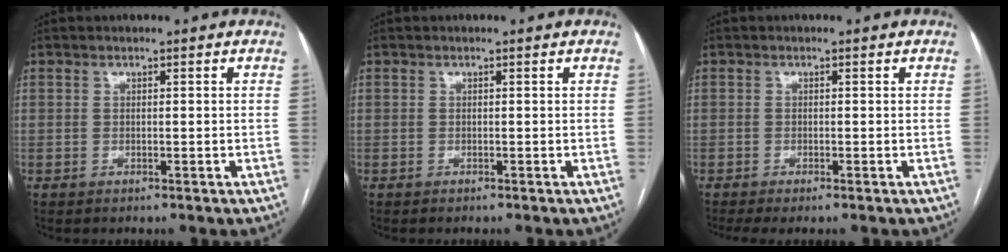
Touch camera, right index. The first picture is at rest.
{"total": 0.0}
{"total": 2.5, "force": [-1.8, 0.2, 1.8], "torque": [-0.024, -0.004, -0.030]}